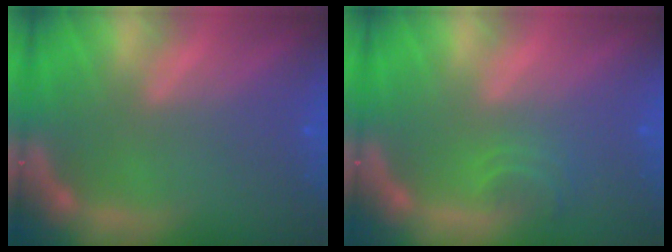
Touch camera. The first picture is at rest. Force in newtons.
{"total": 1.9}